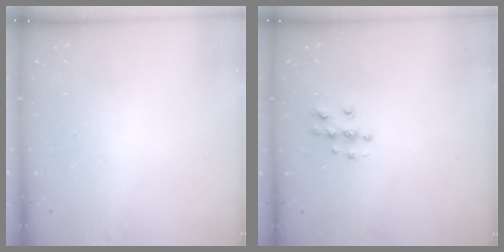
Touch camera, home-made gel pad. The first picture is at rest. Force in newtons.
{"total": 5.9, "press": 5.9, "slide": 0.1}